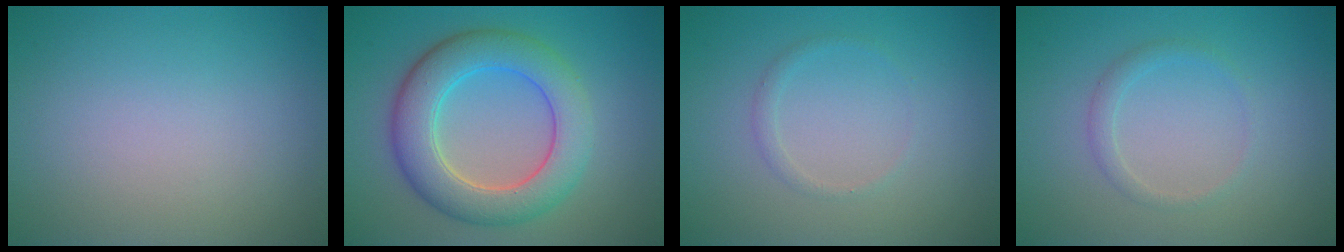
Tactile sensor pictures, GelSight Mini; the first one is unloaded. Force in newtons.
{"total": 6.9, "press": 6.9, "slide": 0.0}
{"total": 0.9, "press": 0.9, "slide": 0.0}
{"total": 1.3, "press": 1.3, "slide": 0.1}